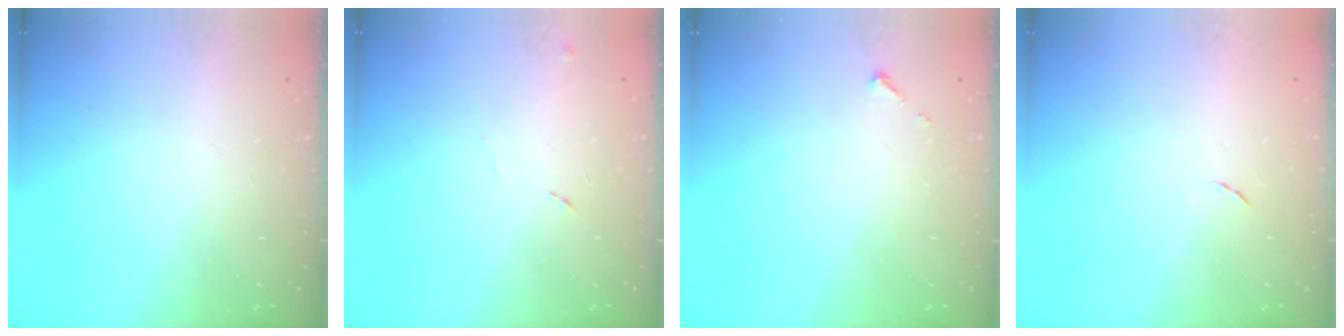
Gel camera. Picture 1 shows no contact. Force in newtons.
{"total": 4.1, "press": 4.1, "slide": 0.7}
{"total": 2.6, "press": 2.6, "slide": 0.3}
{"total": 4.5, "press": 4.5, "slide": 0.5}